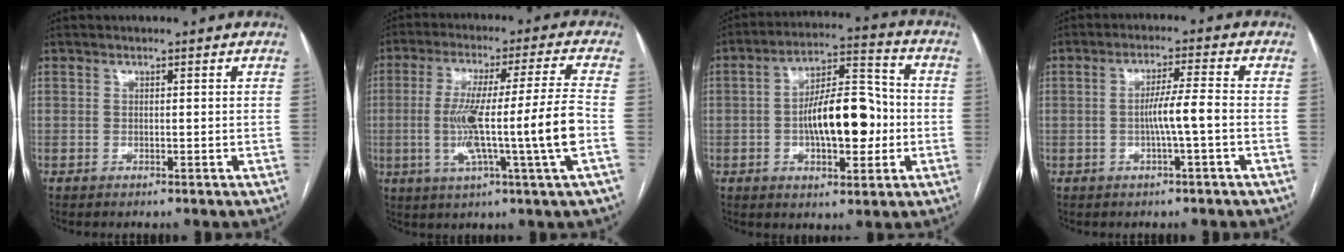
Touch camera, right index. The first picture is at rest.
{"total": 15.4, "force": [-2.6, -1.5, 15.0], "torque": [-0.270, -0.002, -0.048]}
{"total": 13.3, "force": [-1.7, 5.1, 12.2], "torque": [-0.206, 0.025, -0.024]}
{"total": 5.0, "force": [-1.1, -0.4, 4.8], "torque": [-0.086, 0.008, -0.019]}